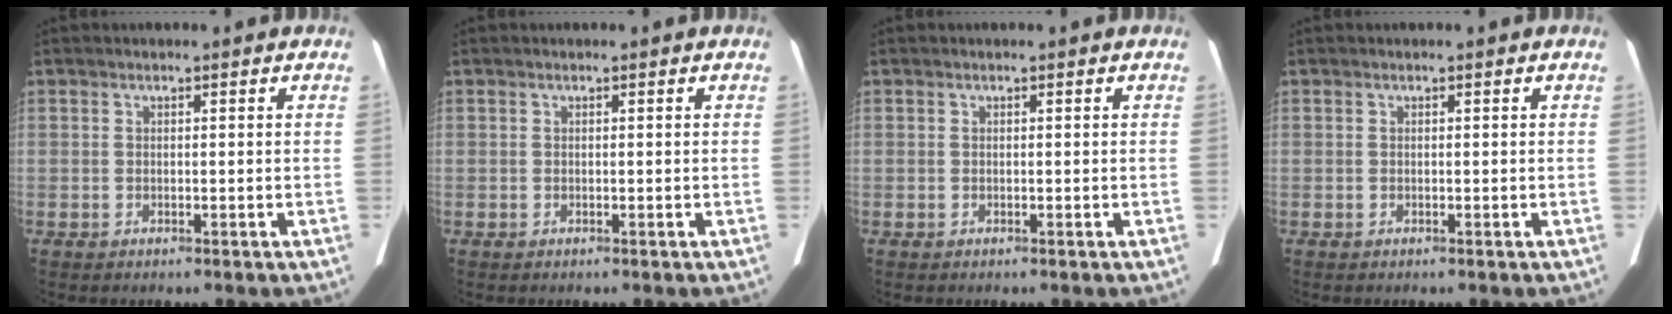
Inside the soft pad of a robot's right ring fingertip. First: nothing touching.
{"total": 0.0}
{"total": 0.0}
{"total": 0.0}